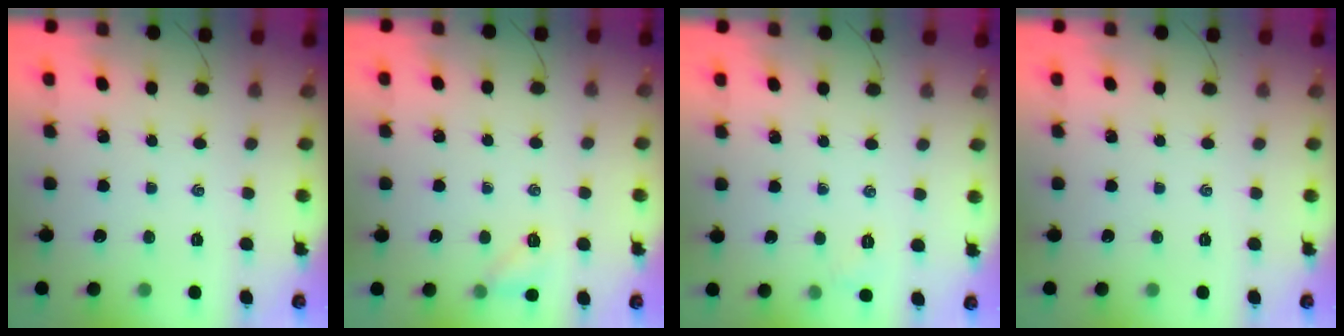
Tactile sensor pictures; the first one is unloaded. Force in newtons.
{"total": 5.2, "press": 4.9, "slide": 1.5}
{"total": 3.8, "press": 3.6, "slide": 1.1}
{"total": 0.0}